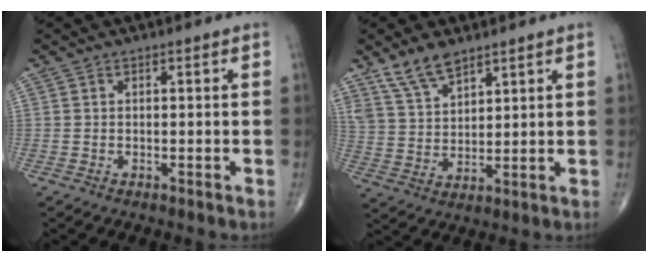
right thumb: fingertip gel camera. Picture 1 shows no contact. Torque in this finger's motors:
{"motor_torque": [-1.07, 1.18, 0.32, 0.73, 0.06]}